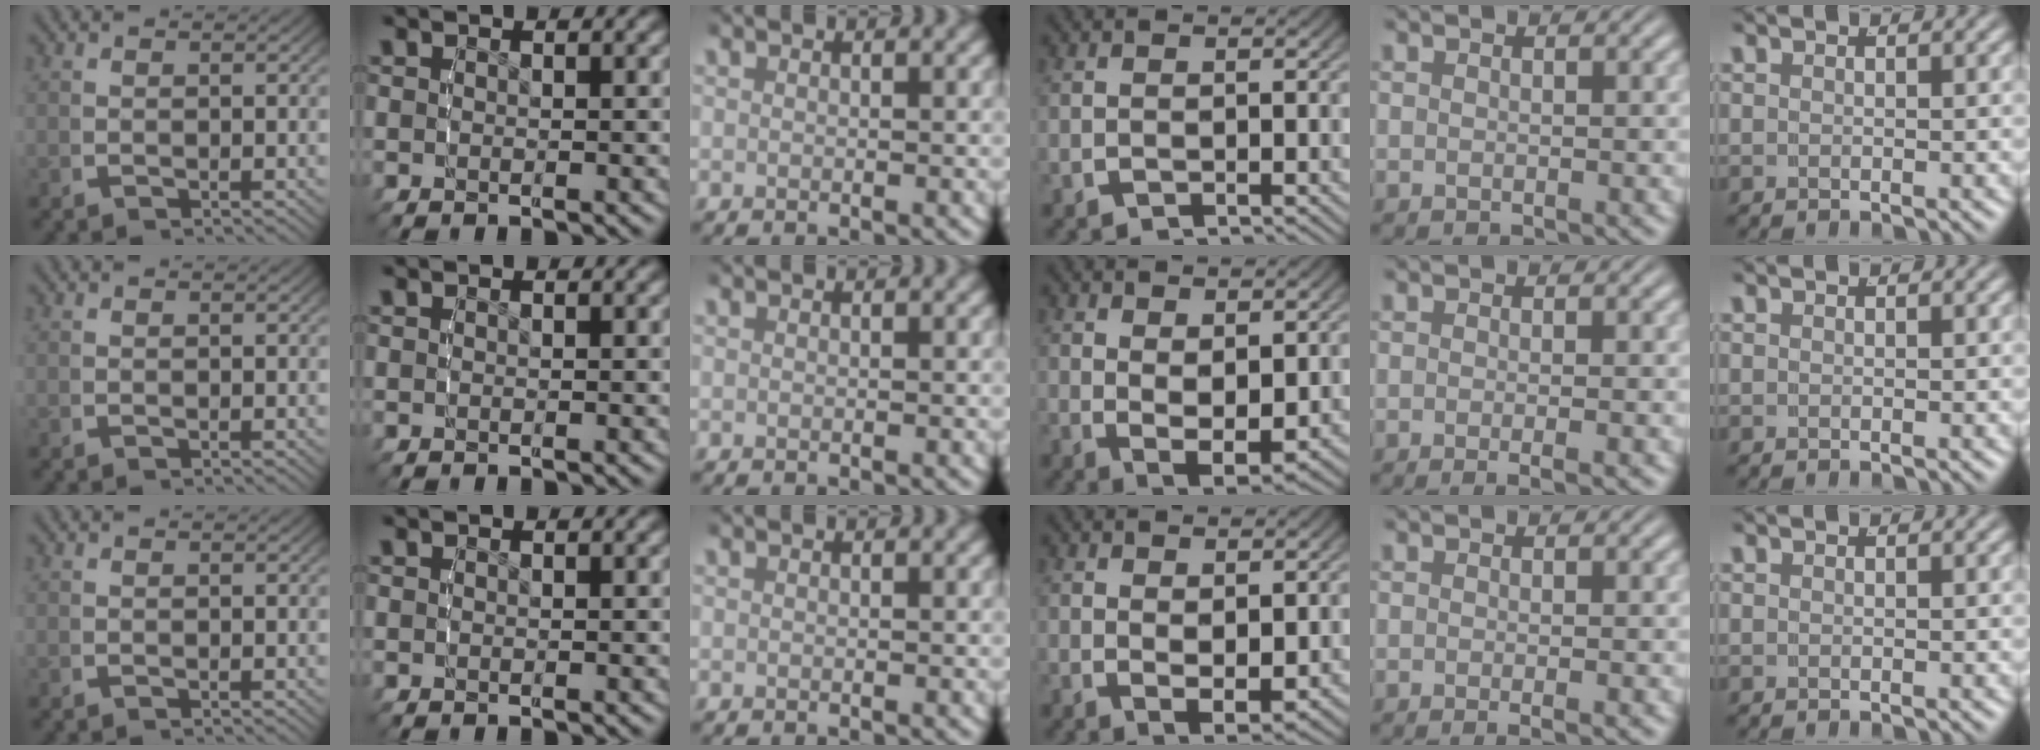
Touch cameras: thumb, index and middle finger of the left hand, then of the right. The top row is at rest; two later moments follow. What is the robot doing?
{"motion": "lift_and_place", "object": "bandage"}